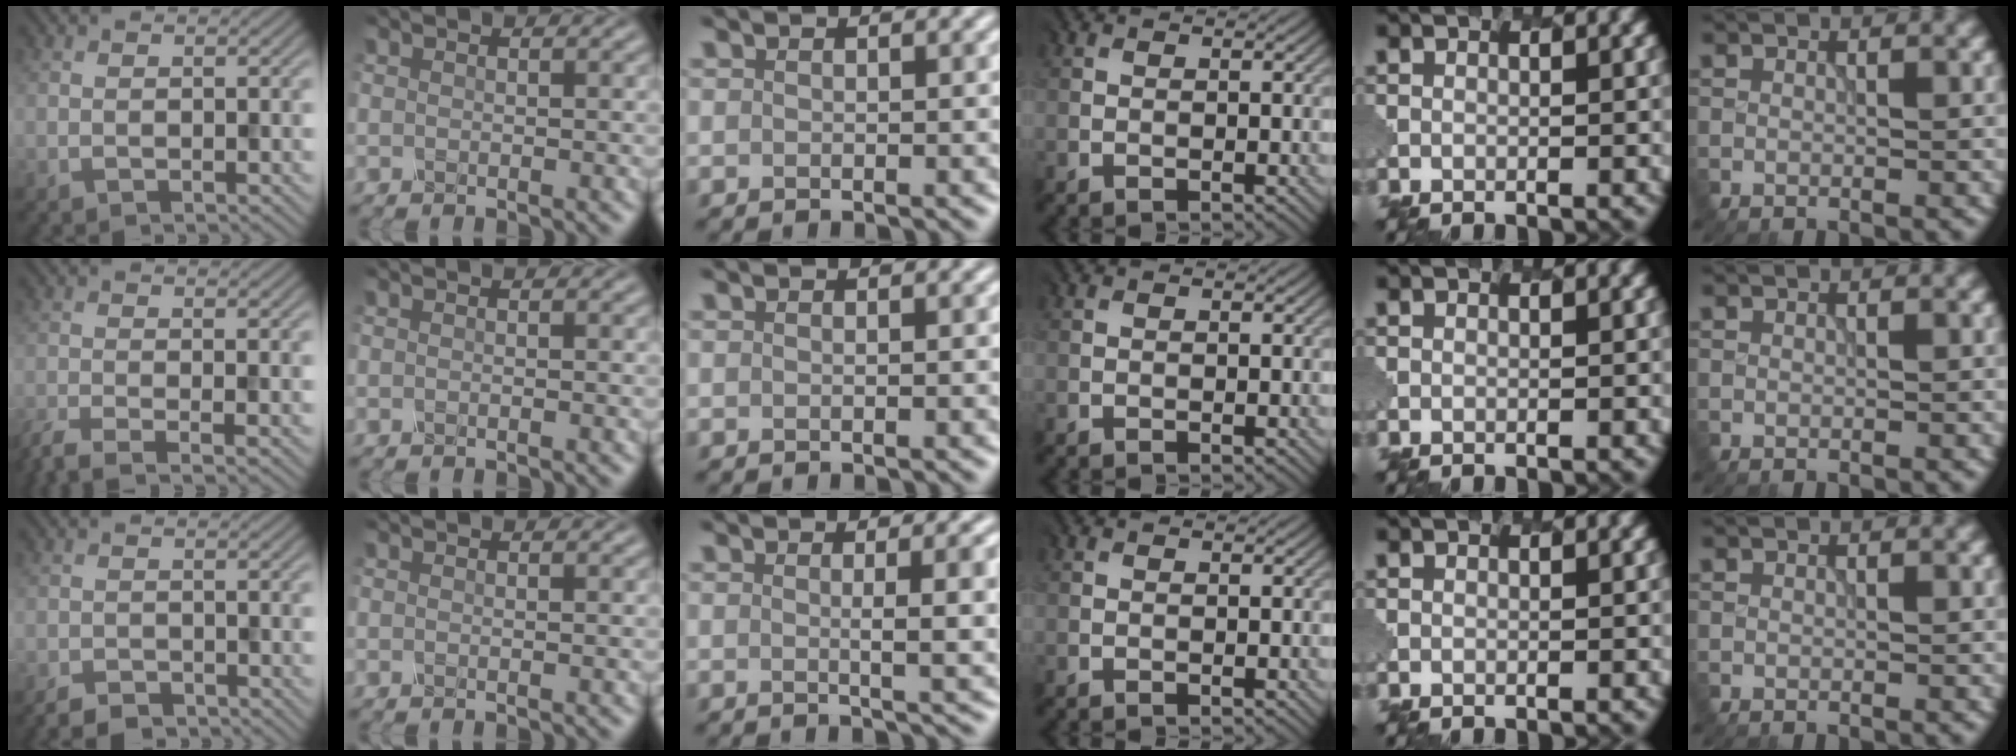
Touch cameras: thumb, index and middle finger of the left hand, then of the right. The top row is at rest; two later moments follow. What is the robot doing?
{"motion": "dispense", "object": "oil cruet"}